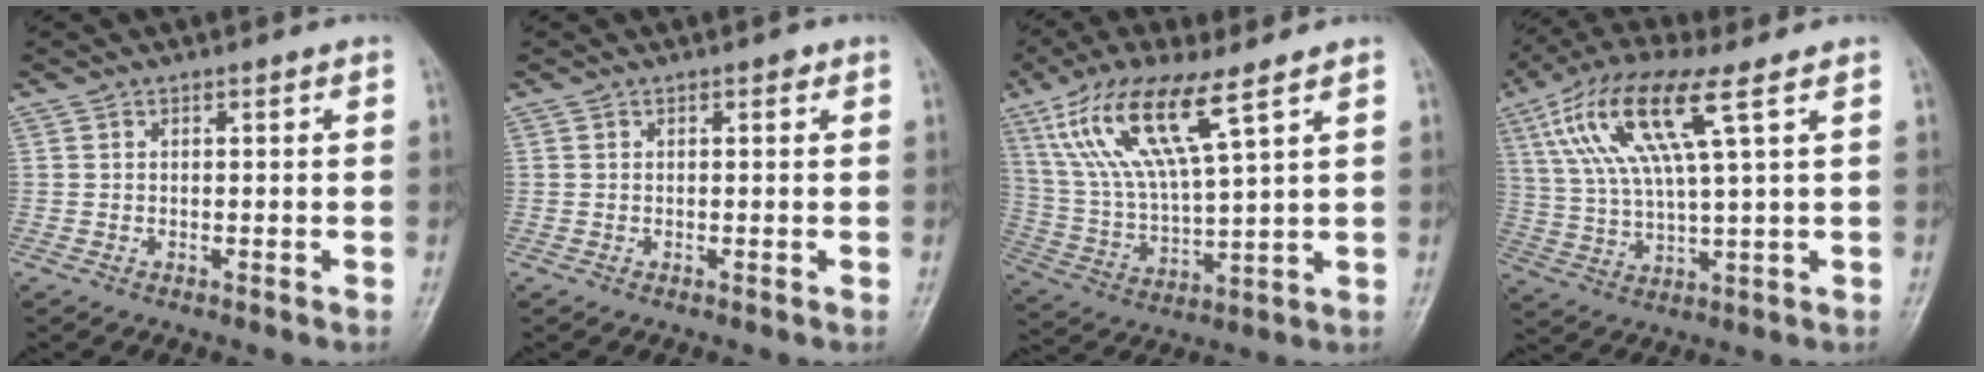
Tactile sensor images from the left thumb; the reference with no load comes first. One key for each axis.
{"total": 0.7, "fx": 0.3, "fy": 0.4, "fz": 0.5, "tx": 0.001, "ty": 0.001, "tz": 0.001}
{"total": 15.8, "fx": 8.4, "fy": 3.8, "fz": 12.9, "tx": -0.266, "ty": -0.025, "tz": 0.171}
{"total": 14.7, "fx": 6.0, "fy": 3.1, "fz": 13.1, "tx": -0.286, "ty": 0.000, "tz": 0.117}